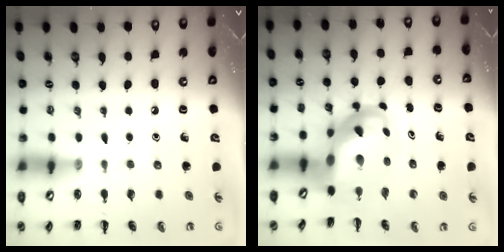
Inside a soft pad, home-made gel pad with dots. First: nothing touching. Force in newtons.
{"total": 7.8, "press": 7.6, "slide": 2.0}